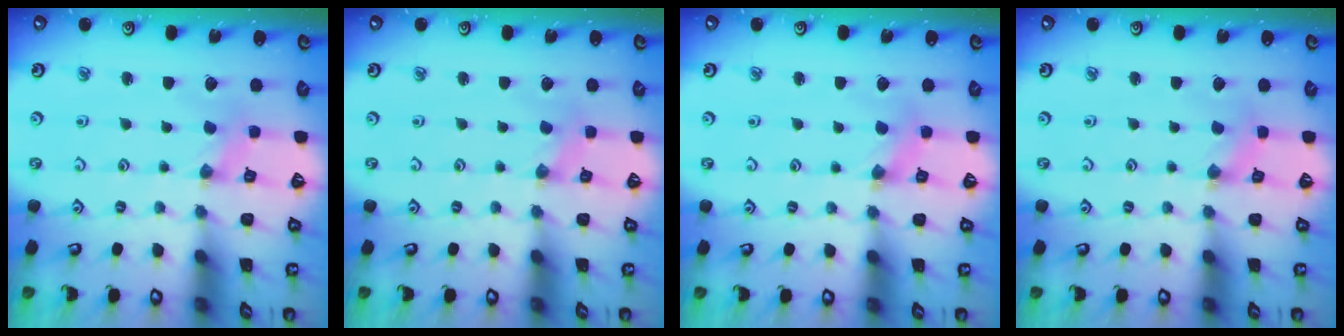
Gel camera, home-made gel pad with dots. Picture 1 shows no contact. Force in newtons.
{"total": 0.8, "press": 0.8, "slide": 0.2}
{"total": 2.3, "press": 2.3, "slide": 0.4}
{"total": 1.5, "press": 1.5, "slide": 0.4}